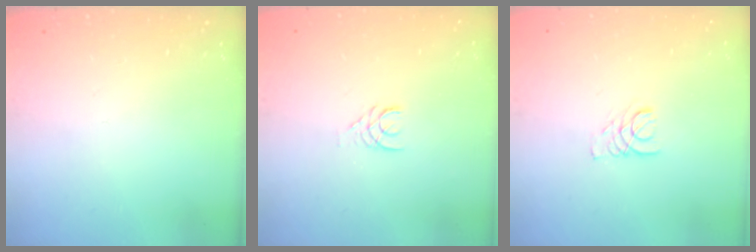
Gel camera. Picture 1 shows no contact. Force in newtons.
{"total": 2.4, "press": 2.4, "slide": 0.2}
{"total": 1.9, "press": 1.9, "slide": 0.2}